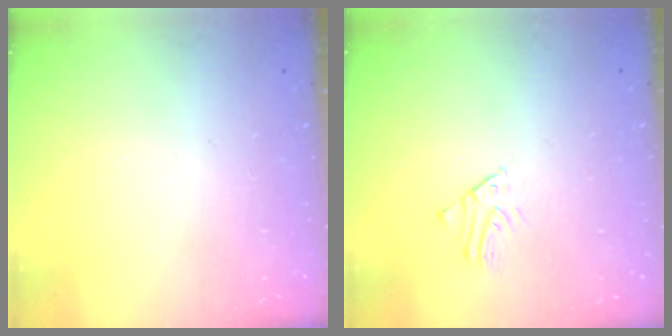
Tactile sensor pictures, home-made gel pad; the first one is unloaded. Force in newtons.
{"total": 1.6, "press": 1.6, "slide": 0.2}